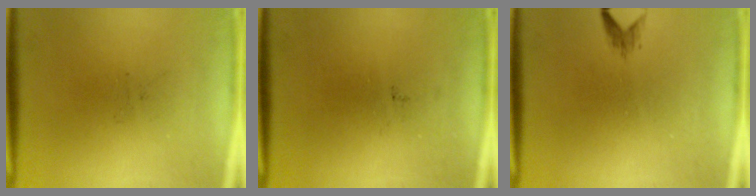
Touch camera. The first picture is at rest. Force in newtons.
{"total": 0.0}
{"total": 1.1}